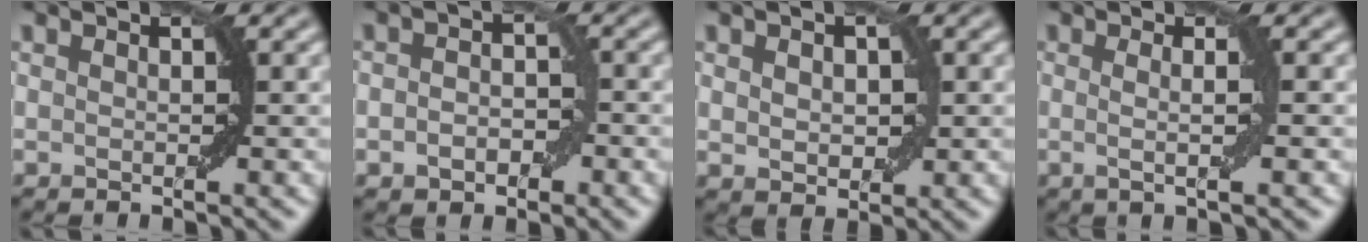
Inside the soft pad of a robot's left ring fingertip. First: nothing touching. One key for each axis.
{"total": 2.8, "fx": -0.7, "fy": 1.9, "fz": 1.9, "tx": -0.025, "ty": 0.001, "tz": -0.014}
{"total": 2.4, "fx": 0.4, "fy": 1.6, "fz": 1.8, "tx": -0.029, "ty": 0.000, "tz": 0.011}
{"total": 2.5, "fx": 0.0, "fy": 0.6, "fz": 2.4, "tx": -0.030, "ty": -0.002, "tz": -0.012}